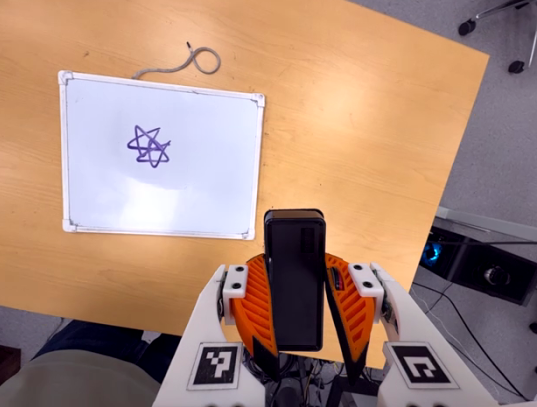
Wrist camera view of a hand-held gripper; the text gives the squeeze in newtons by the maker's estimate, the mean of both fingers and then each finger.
{"total": 10.5, "left": 8.6, "right": 12.3}